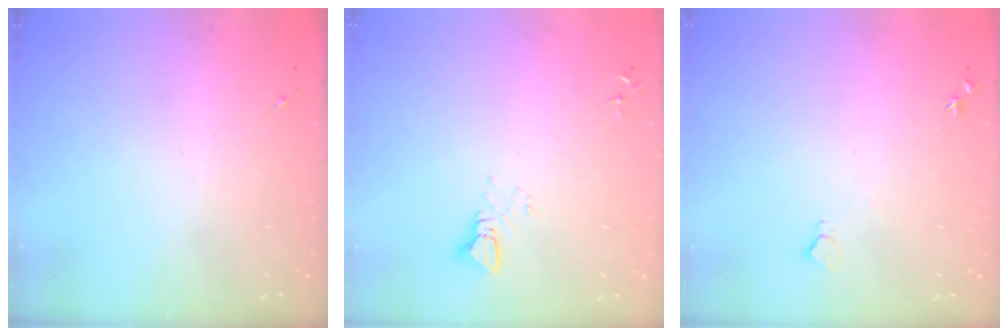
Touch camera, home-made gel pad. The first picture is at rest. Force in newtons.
{"total": 2.5, "press": 2.5, "slide": 0.1}
{"total": 5.5, "press": 5.5, "slide": 0.7}